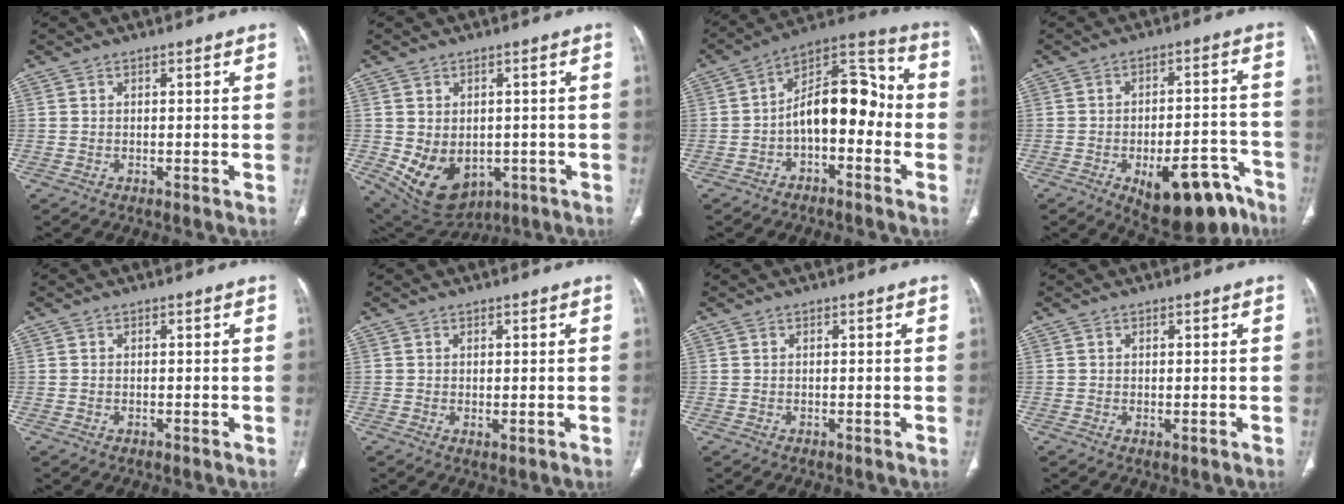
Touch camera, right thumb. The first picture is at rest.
{"total": 11.8, "force": [-2.7, 8.8, 7.4], "torque": [-0.106, -0.005, -0.012]}
{"total": 14.1, "force": [-2.5, 7.9, 11.5], "torque": [-0.148, 0.060, -0.050]}
{"total": 16.4, "force": [-9.6, 7.1, 11.2], "torque": [-0.099, 0.068, -0.124]}
{"total": 0.9, "force": [-0.5, 0.7, 0.3], "torque": [-0.008, 0.003, -0.010]}
{"total": 1.1, "force": [-0.1, 0.5, 1.0], "torque": [-0.021, -0.007, 0.004]}
{"total": 0.0}
{"total": 0.6, "force": [0.0, 0.2, 0.6], "torque": [-0.012, -0.004, 0.002]}